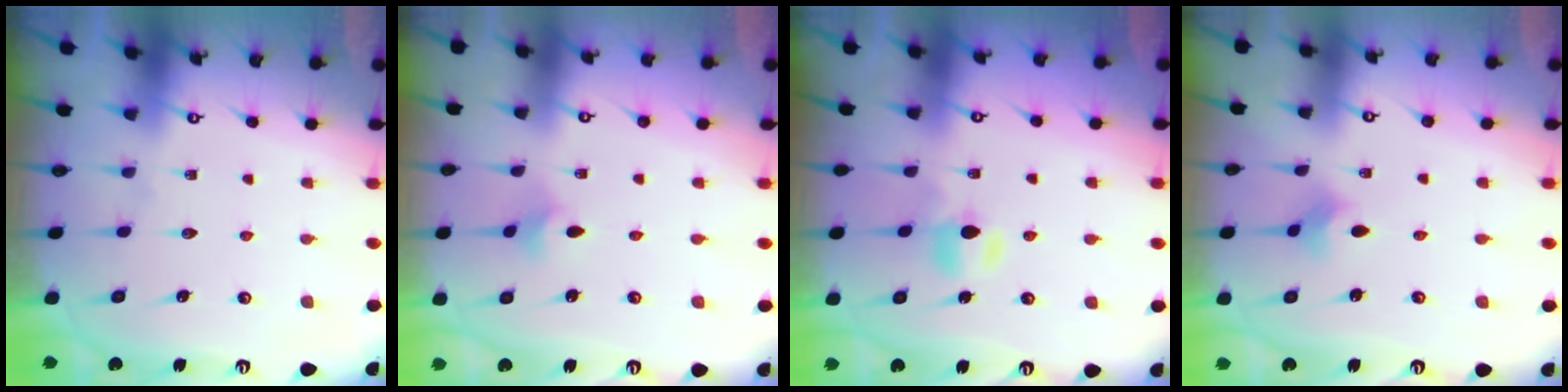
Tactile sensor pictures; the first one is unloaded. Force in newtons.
{"total": 3.2, "press": 3.1, "slide": 0.6}
{"total": 5.8, "press": 5.8, "slide": 0.6}
{"total": 3.0, "press": 2.9, "slide": 0.5}